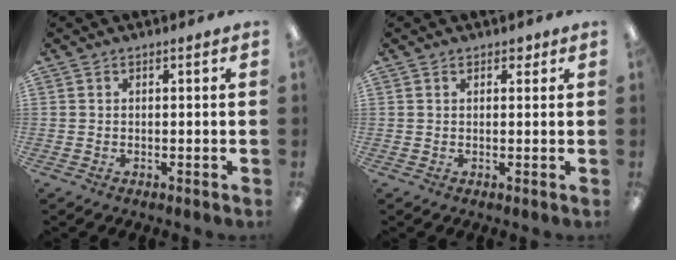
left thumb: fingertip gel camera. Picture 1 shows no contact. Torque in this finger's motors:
{"motor_torque": [0.25, 0.10, 0.53, -0.05, -0.03]}